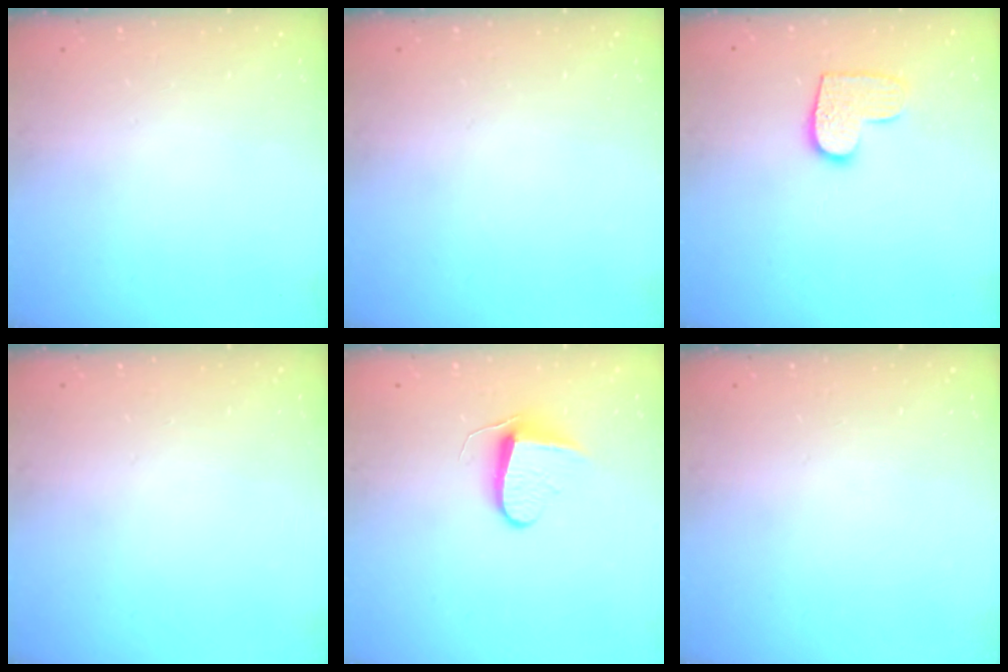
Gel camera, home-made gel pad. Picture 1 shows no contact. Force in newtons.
{"total": 0.0}
{"total": 9.3, "press": 9.3, "slide": 0.3}
{"total": 0.0}
{"total": 8.5, "press": 8.5, "slide": 0.6}
{"total": 0.0}